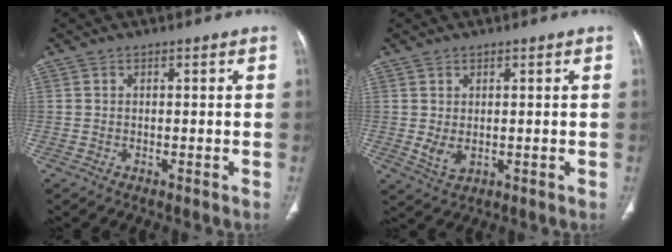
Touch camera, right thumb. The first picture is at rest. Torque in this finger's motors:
{"motor_torque": [2.02, 1.88, -0.23, -0.08, 0.20]}